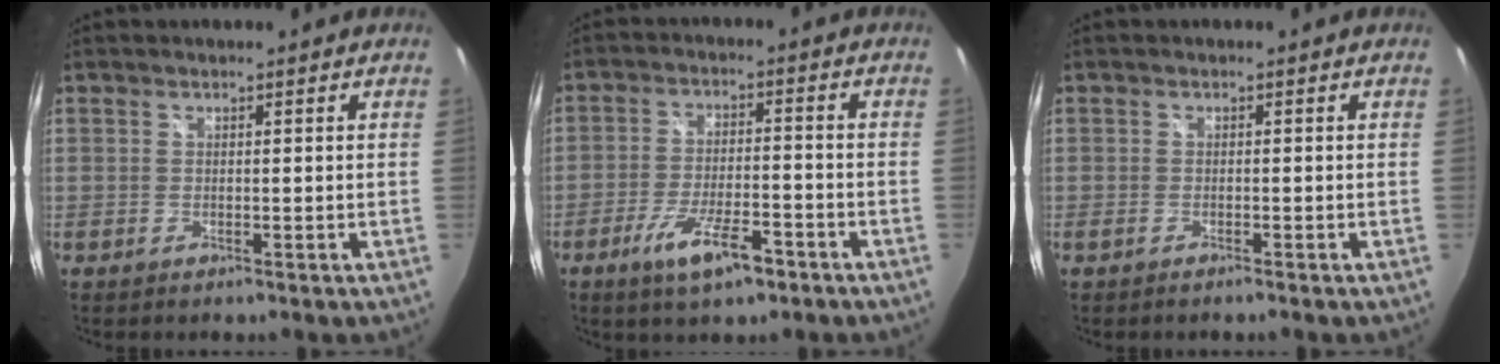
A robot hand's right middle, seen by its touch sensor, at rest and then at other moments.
{"total": 9.2, "force": [-5.7, 2.6, 6.8], "torque": [-0.141, -0.012, -0.095]}
{"total": 1.3, "force": [-1.1, 0.1, 0.6], "torque": [-0.014, -0.004, -0.021]}